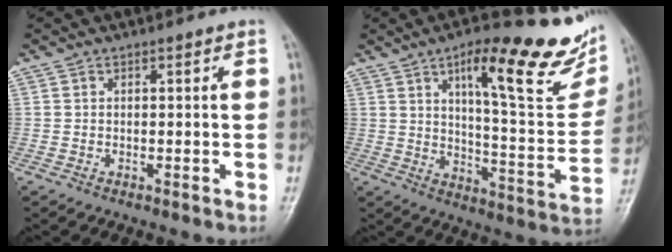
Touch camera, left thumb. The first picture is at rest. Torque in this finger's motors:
{"motor_torque": [0.49, 0.37, 1.57, -1.19, 0.12]}